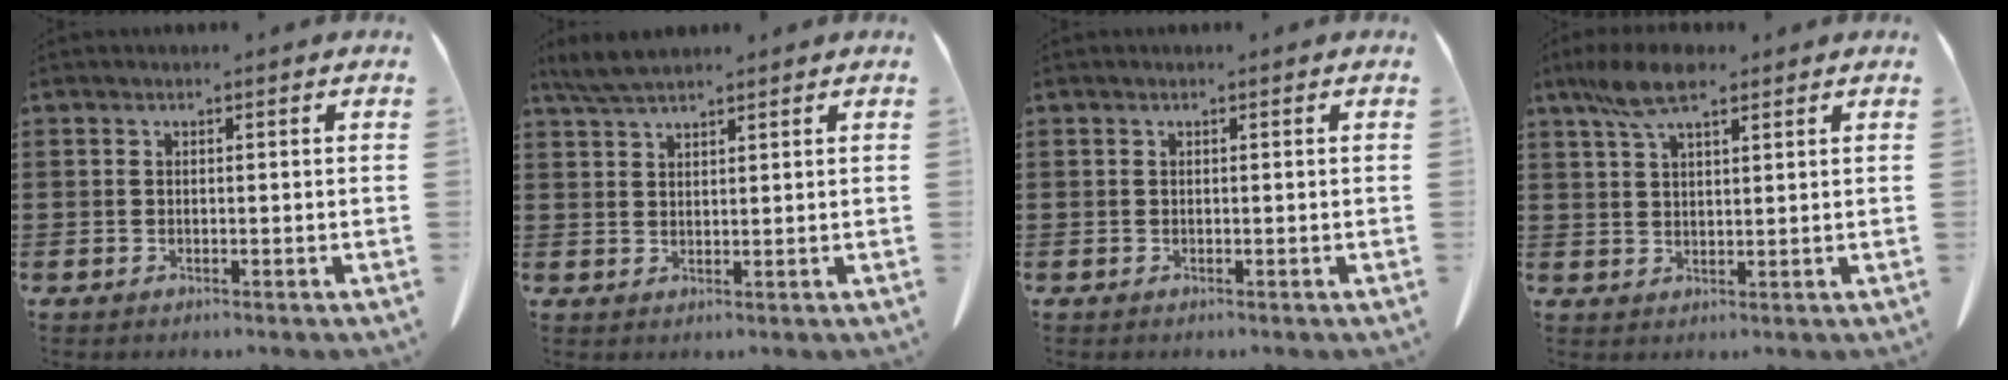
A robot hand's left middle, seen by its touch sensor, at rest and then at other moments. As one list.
[{"total": 3.7, "force": [3.1, 0.7, 1.9], "torque": [-0.045, -0.002, 0.060]}, {"total": 0.0}, {"total": 6.7, "force": [4.4, 1.9, 4.8], "torque": [-0.104, 0.001, 0.080]}]